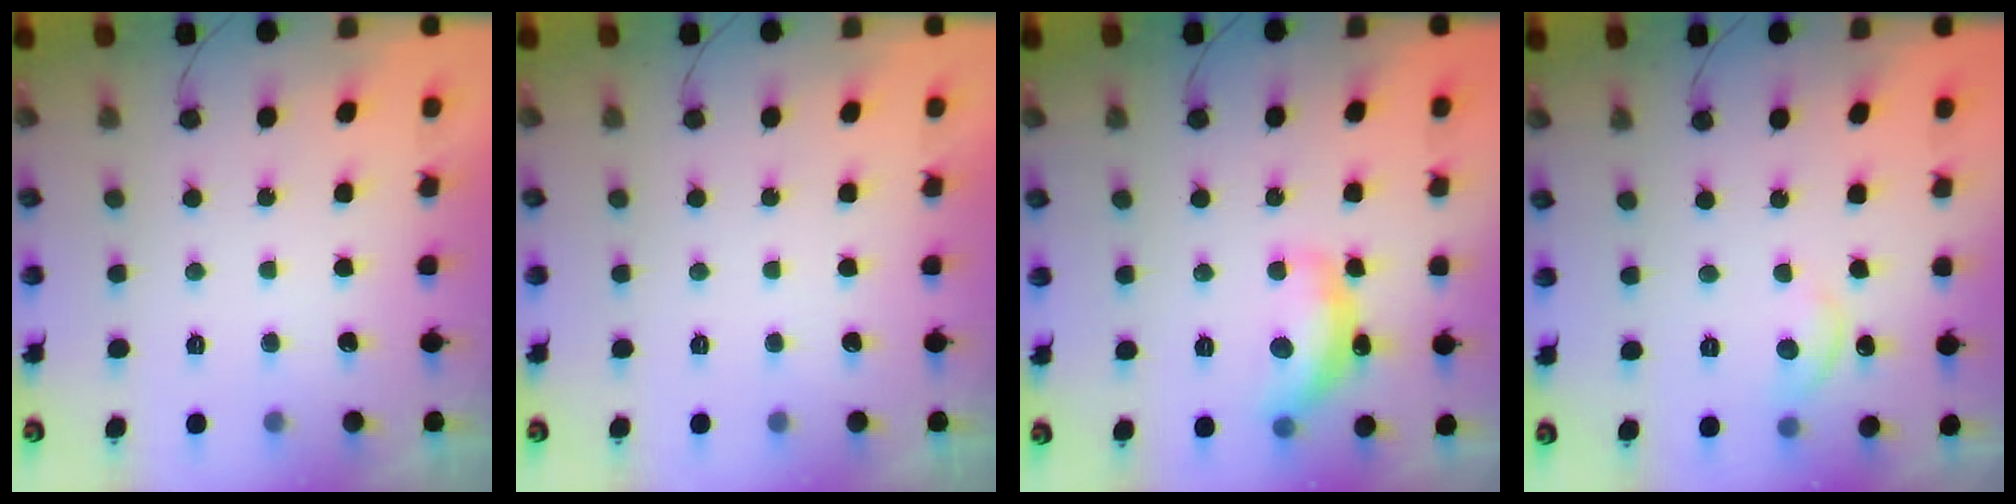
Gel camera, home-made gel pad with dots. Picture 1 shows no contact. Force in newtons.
{"total": 0.0}
{"total": 14.6, "press": 14.6, "slide": 0.7}
{"total": 6.2, "press": 6.2, "slide": 0.7}